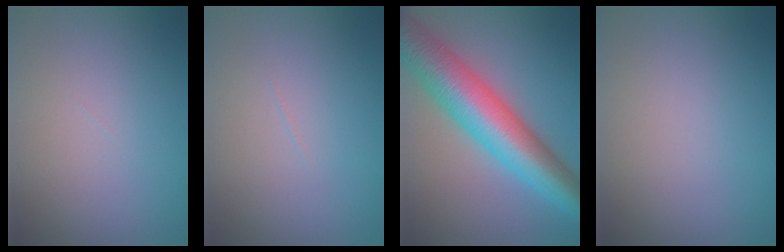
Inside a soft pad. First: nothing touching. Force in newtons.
{"total": 0.0}
{"total": 10.8, "press": 10.8, "slide": 0.0}
{"total": 0.0}